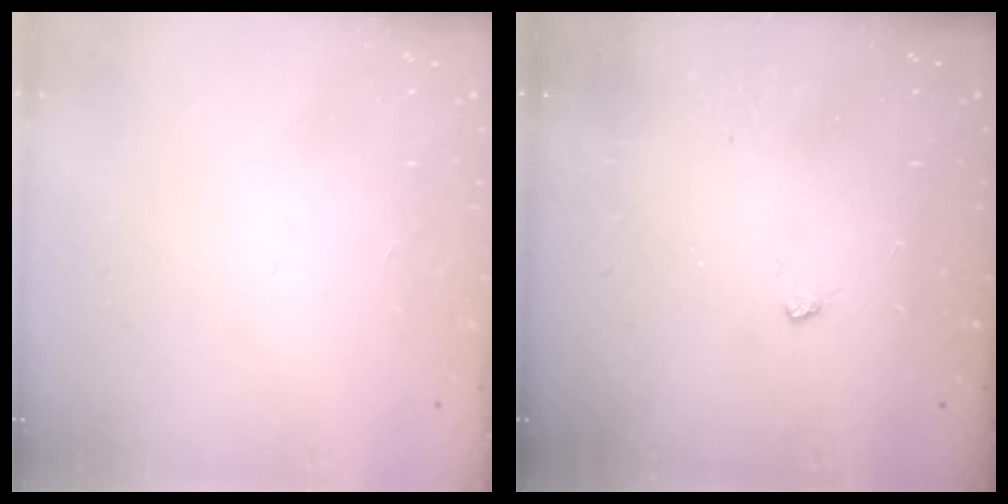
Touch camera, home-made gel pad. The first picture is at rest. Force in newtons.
{"total": 3.0, "press": 2.9, "slide": 0.4}